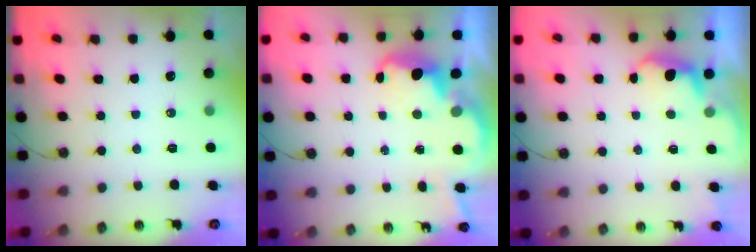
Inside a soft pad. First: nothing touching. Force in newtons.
{"total": 4.5, "press": 4.4, "slide": 0.6}
{"total": 2.3, "press": 2.1, "slide": 0.9}